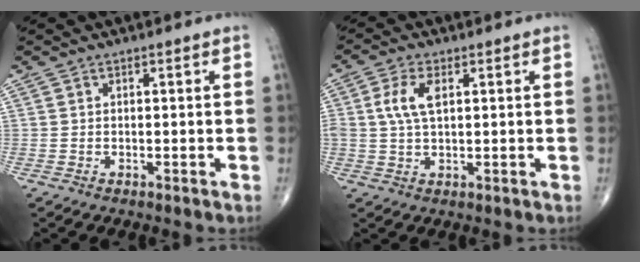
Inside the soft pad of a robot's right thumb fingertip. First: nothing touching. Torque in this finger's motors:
{"motor_torque": [0.11, 0.15, 0.64, 0.42, 0.20]}